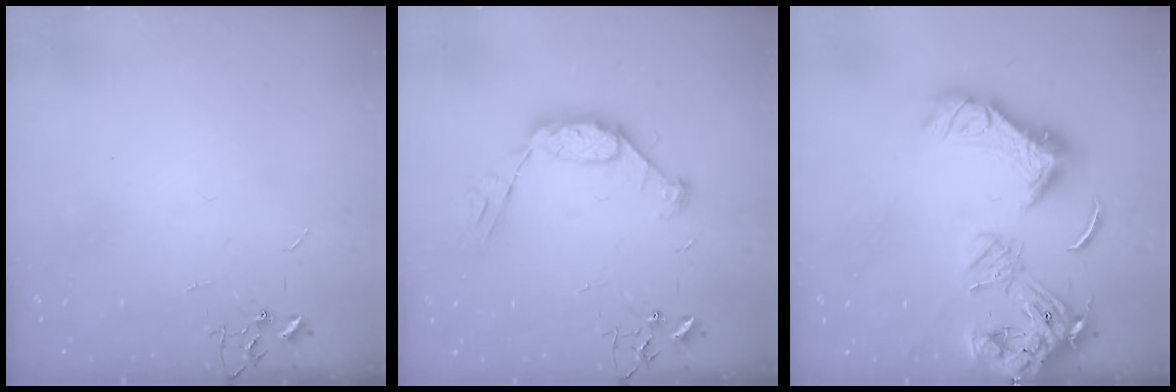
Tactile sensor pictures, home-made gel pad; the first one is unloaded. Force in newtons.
{"total": 11.0, "press": 10.9, "slide": 0.7}
{"total": 21.2, "press": 21.0, "slide": 2.3}